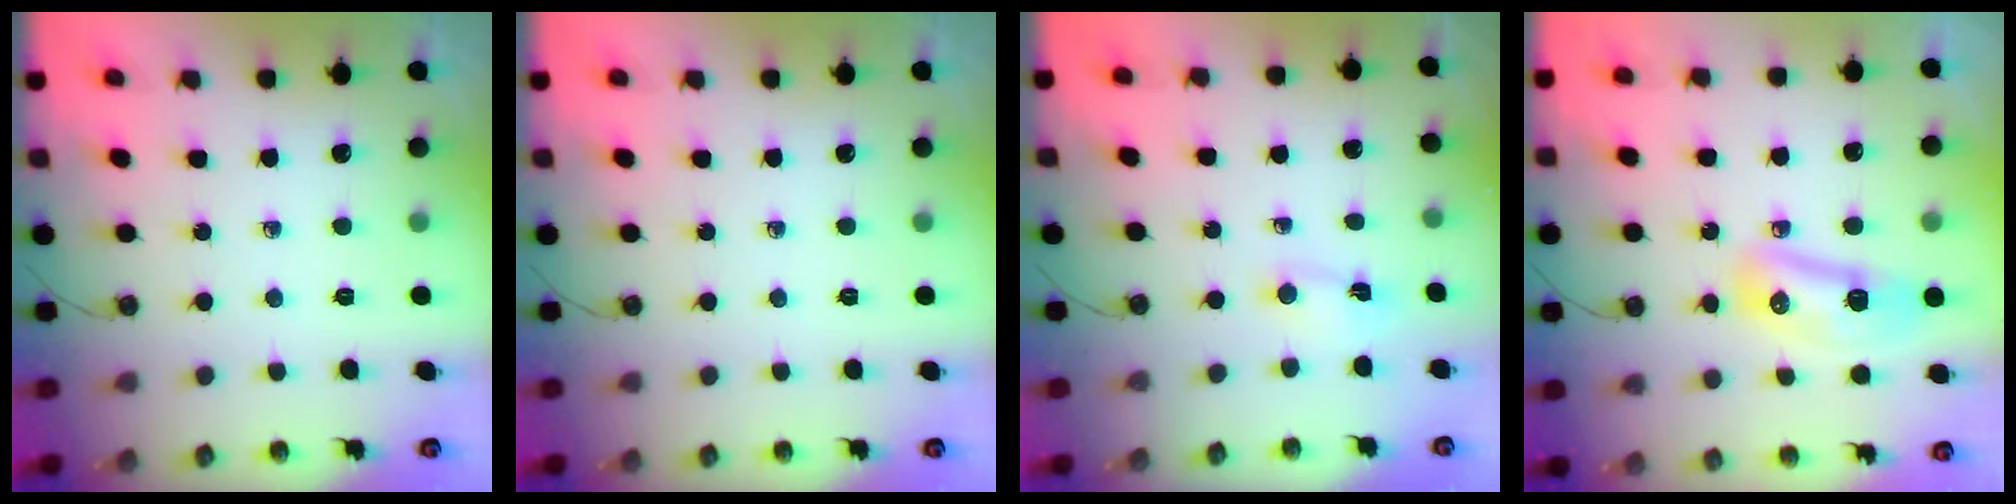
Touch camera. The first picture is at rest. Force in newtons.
{"total": 0.0}
{"total": 1.1, "press": 1.0, "slide": 0.5}
{"total": 9.7, "press": 9.6, "slide": 1.2}